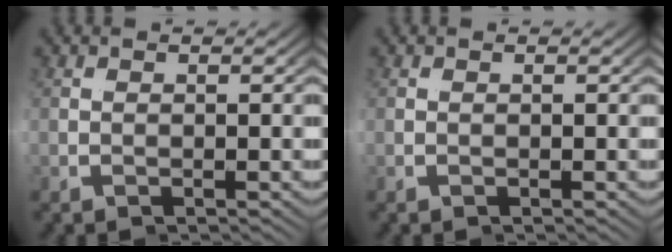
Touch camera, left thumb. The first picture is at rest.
{"total": 0.0}